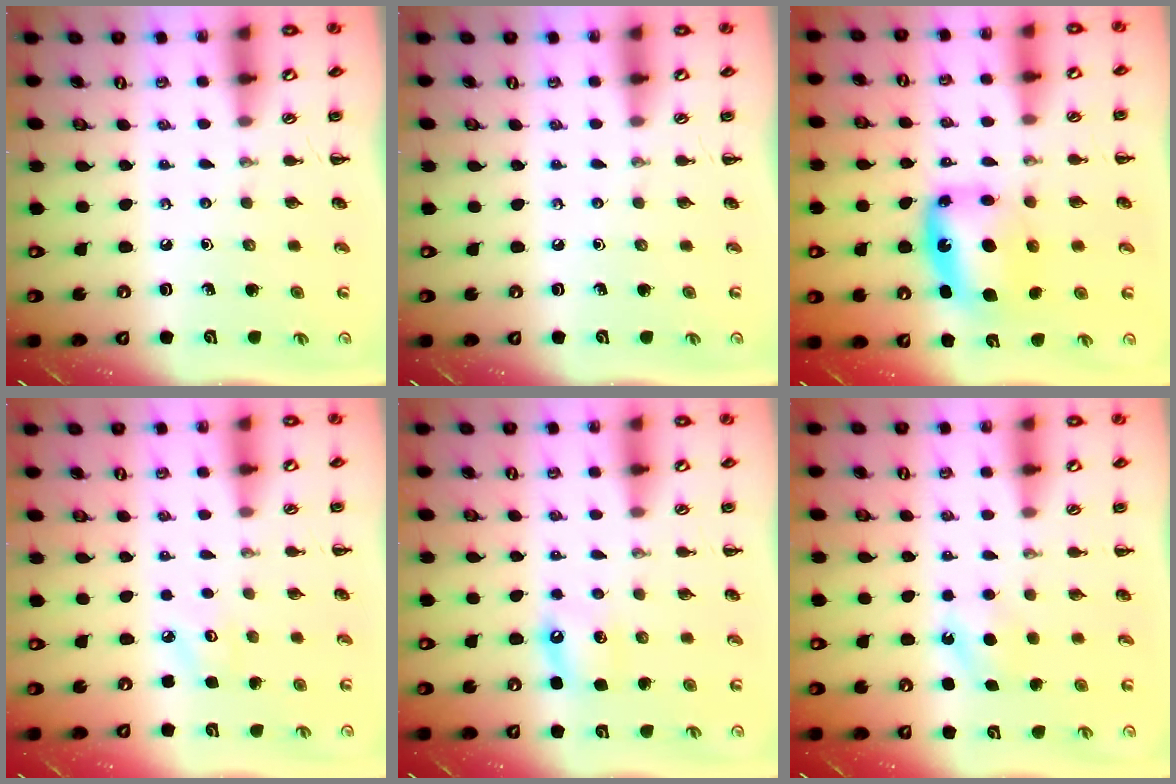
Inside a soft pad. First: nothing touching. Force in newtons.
{"total": 0.0}
{"total": 8.8, "press": 8.5, "slide": 2.4}
{"total": 3.5, "press": 3.4, "slide": 1.0}
{"total": 5.1, "press": 4.9, "slide": 1.4}
{"total": 4.9, "press": 4.7, "slide": 1.2}